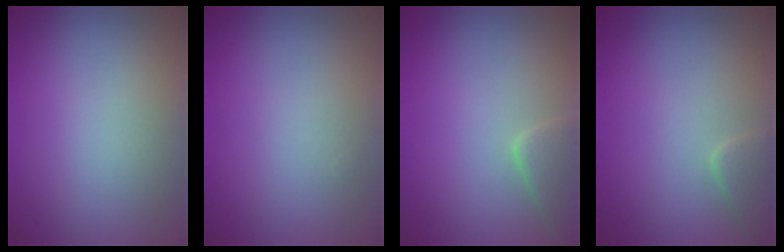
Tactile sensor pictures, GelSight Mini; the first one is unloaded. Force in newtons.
{"total": 0.0}
{"total": 2.5, "press": 2.5, "slide": 0.3}
{"total": 1.8, "press": 1.8, "slide": 0.1}